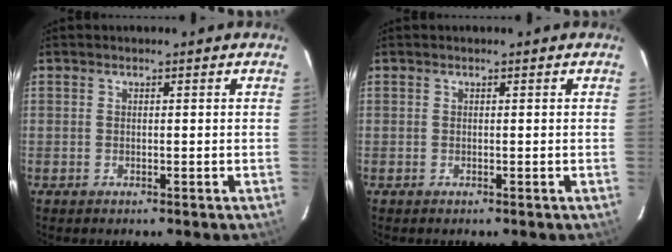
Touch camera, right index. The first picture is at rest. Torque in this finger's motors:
{"motor_torque": [0.00, 0.00, 0.00, 0.00]}